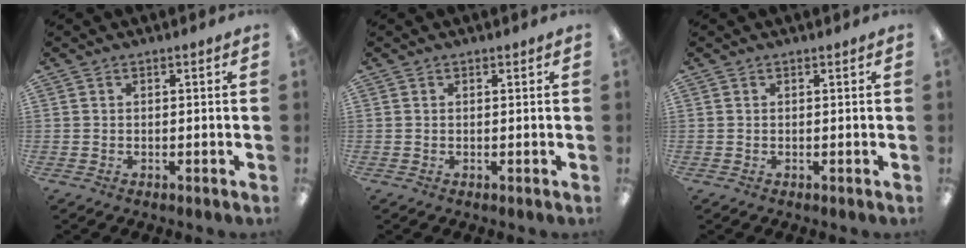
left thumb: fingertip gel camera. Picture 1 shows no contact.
{"total": 0.0}
{"total": 0.0}